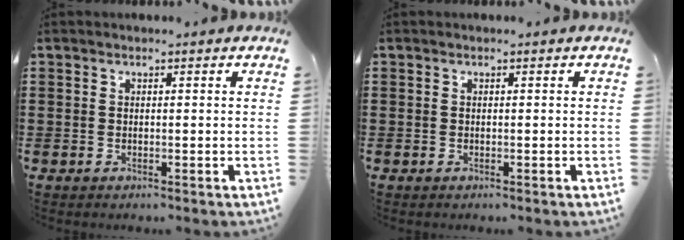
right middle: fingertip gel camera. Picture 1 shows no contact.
{"total": 0.0}